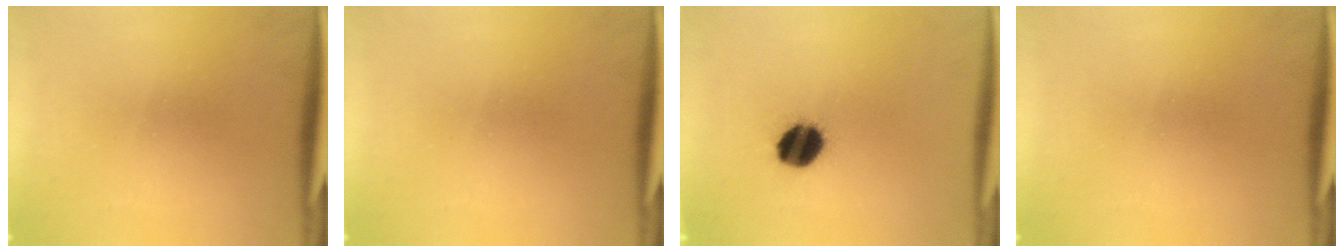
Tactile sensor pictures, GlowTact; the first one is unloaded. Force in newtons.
{"total": 0.0}
{"total": 9.8}
{"total": 0.0}